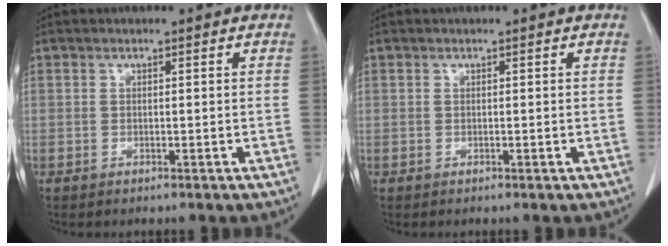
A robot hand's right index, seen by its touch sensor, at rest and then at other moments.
{"total": 0.0}